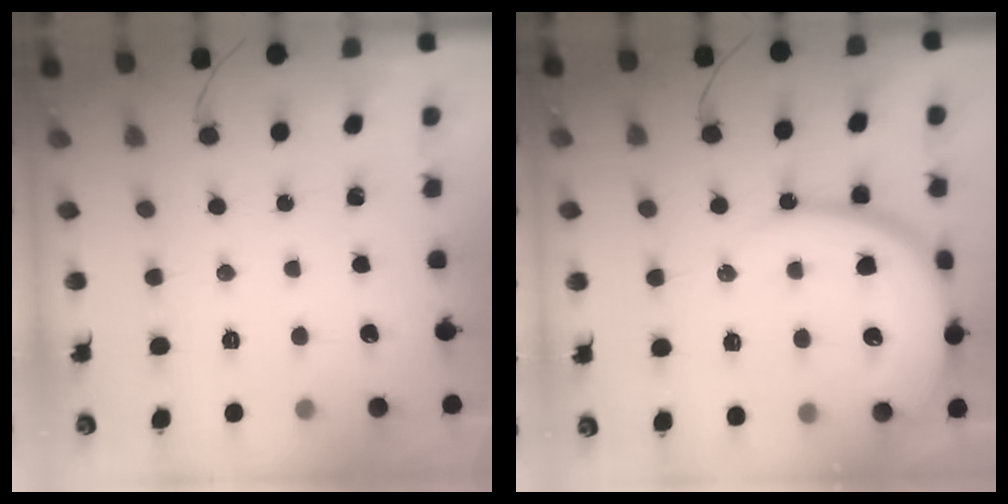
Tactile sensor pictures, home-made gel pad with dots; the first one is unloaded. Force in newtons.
{"total": 17.1, "press": 17.1, "slide": 1.4}